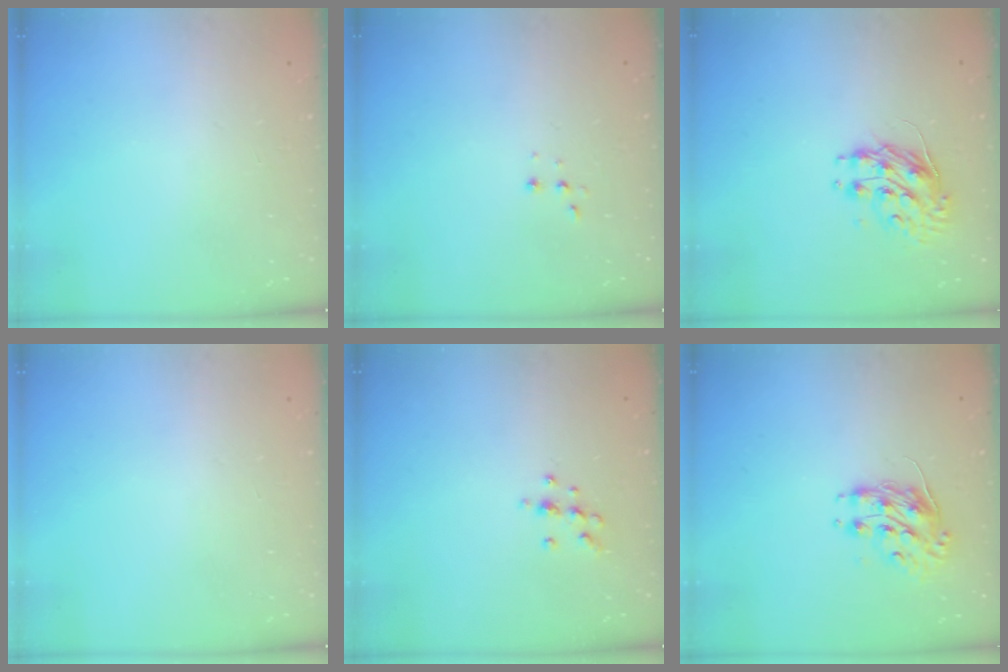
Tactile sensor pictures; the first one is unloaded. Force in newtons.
{"total": 2.7, "press": 2.7, "slide": 0.5}
{"total": 8.9, "press": 8.9, "slide": 0.3}
{"total": 0.0}
{"total": 7.1, "press": 7.0, "slide": 1.3}
{"total": 8.2, "press": 8.1, "slide": 0.3}